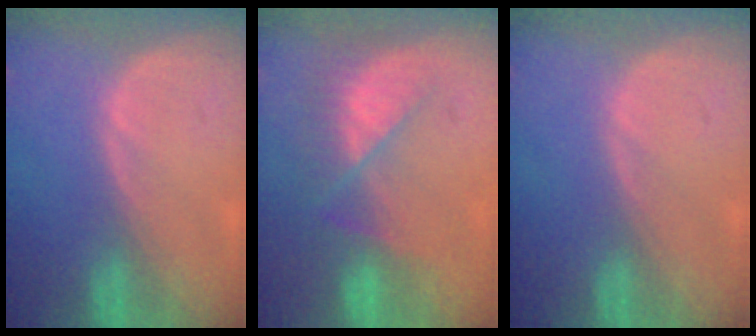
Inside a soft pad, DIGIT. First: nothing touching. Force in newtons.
{"total": 7.7, "press": 6.9, "slide": 3.5}
{"total": 0.0}